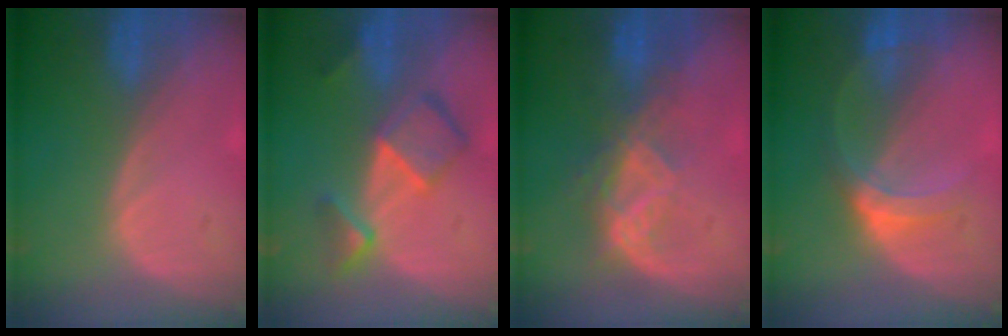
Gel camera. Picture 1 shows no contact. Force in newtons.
{"total": 7.5, "press": 6.5, "slide": 3.7}
{"total": 6.8, "press": 6.3, "slide": 2.6}
{"total": 5.2, "press": 4.8, "slide": 1.8}